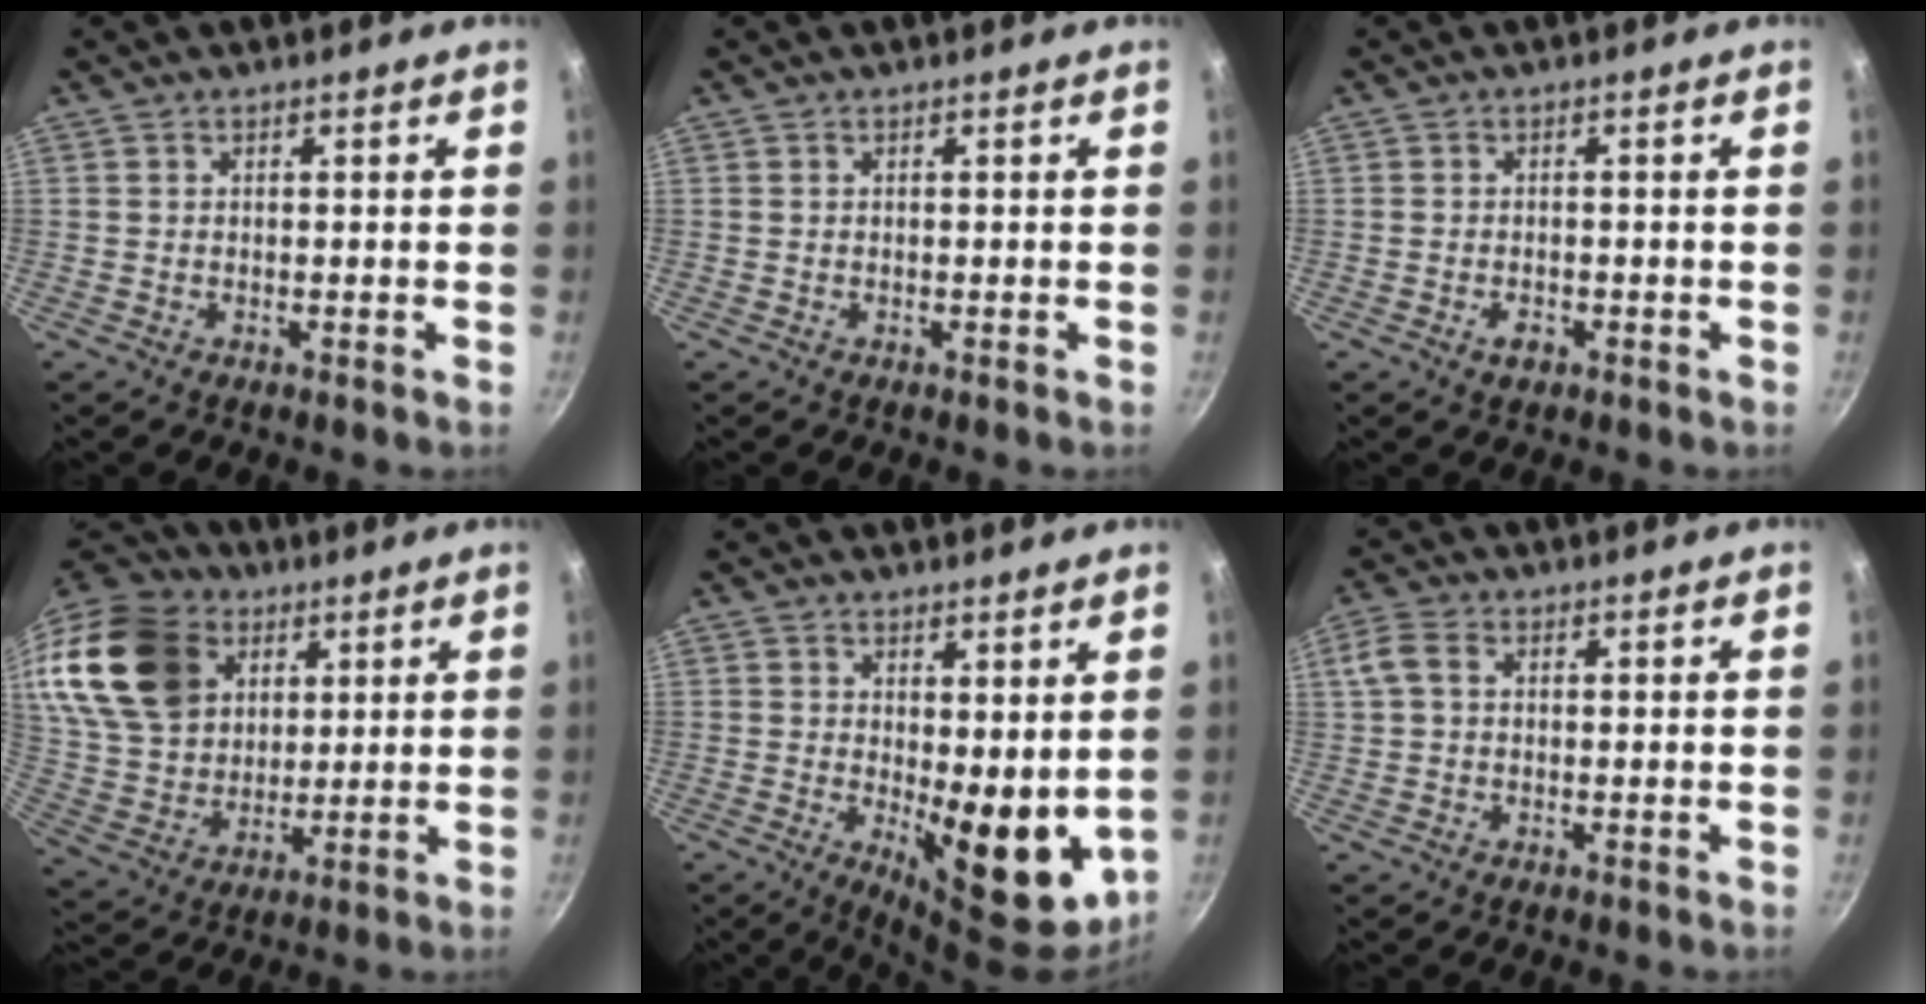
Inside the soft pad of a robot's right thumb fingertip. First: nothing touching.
{"total": 0.0}
{"total": 2.3, "force": [-1.1, 1.4, 1.4], "torque": [-0.022, 0.009, -0.019]}
{"total": 23.2, "force": [10.6, 16.9, 11.9], "torque": [-0.219, -0.017, 0.207]}
{"total": 11.3, "force": [0.8, 4.9, 10.2], "torque": [-0.112, -0.029, 0.021]}
{"total": 4.1, "force": [0.9, 2.8, 2.9], "torque": [-0.062, 0.010, 0.012]}